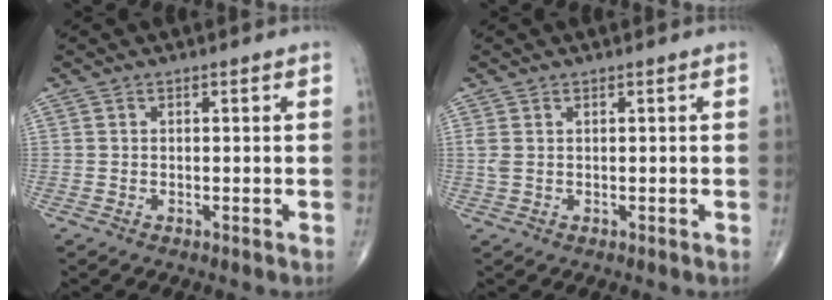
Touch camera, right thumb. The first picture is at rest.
{"total": 1.7, "force": [0.5, 1.0, 1.3], "torque": [-0.045, 0.011, 0.015]}